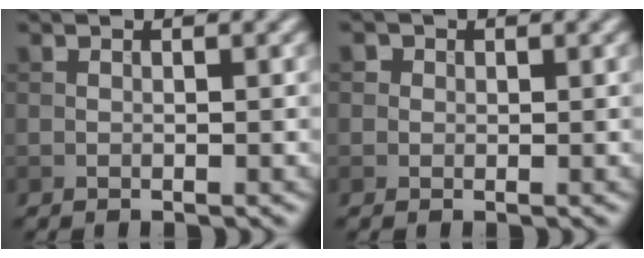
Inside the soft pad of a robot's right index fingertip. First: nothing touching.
{"total": 1.0, "force": [0.4, 0.8, 0.3], "torque": [-0.002, -0.001, -0.003]}